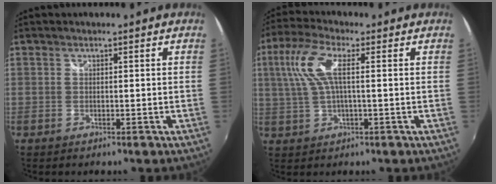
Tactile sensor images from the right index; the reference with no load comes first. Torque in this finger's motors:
{"motor_torque": [0.84, 0.02, 0.57, 0.14]}